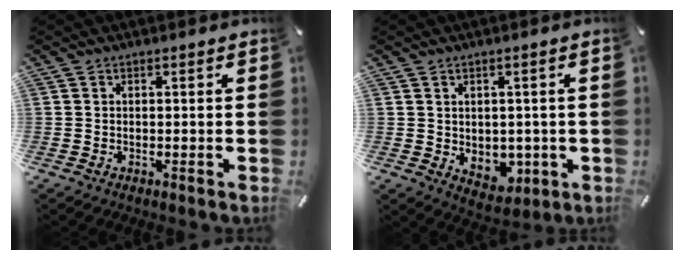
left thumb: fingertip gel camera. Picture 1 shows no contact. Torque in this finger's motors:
{"motor_torque": [0.79, 0.80, 0.09, -0.02, 0.00]}